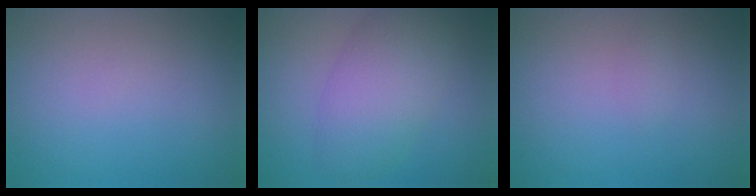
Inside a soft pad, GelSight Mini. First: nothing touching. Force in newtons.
{"total": 5.7, "press": 5.7, "slide": 0.3}
{"total": 0.6, "press": 0.6, "slide": 0.1}